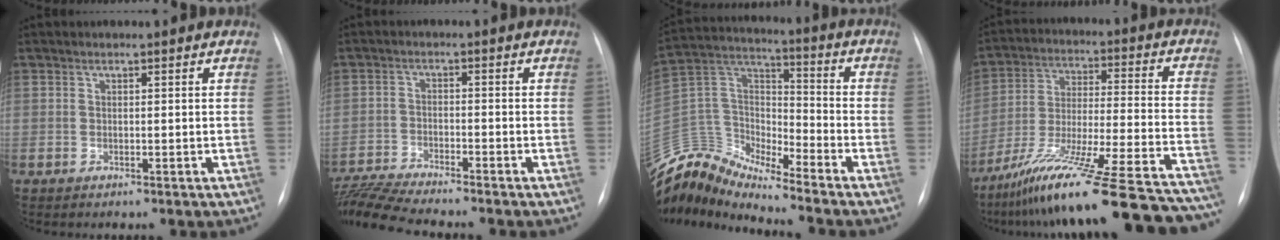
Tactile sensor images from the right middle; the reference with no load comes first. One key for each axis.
{"total": 9.0, "fx": -8.4, "fy": -1.2, "fz": 2.9, "tx": -0.056, "ty": -0.014, "tz": -0.151}
{"total": 12.0, "fx": -11.9, "fy": 0.6, "fz": 1.5, "tx": -0.036, "ty": 0.065, "tz": -0.235}
{"total": 30.8, "fx": -26.5, "fy": 1.6, "fz": 15.6, "tx": -0.189, "ty": -0.020, "tz": -0.393}